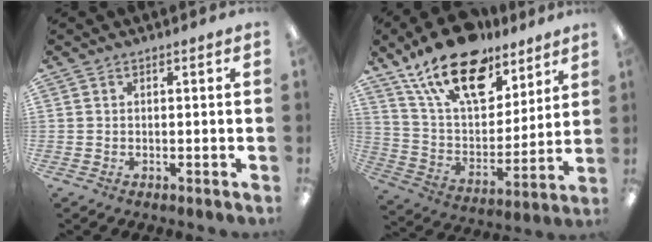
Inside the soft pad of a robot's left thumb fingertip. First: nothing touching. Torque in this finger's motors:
{"motor_torque": [2.01, 2.03, 1.33, -1.44, 0.40]}